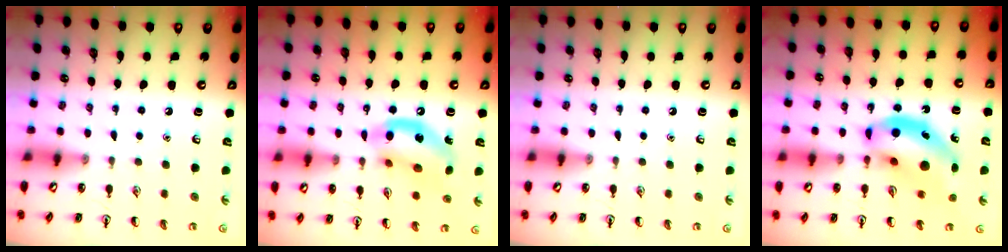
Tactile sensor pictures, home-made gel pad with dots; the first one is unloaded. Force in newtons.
{"total": 13.5, "press": 13.2, "slide": 3.0}
{"total": 0.0}
{"total": 14.9, "press": 14.2, "slide": 4.5}